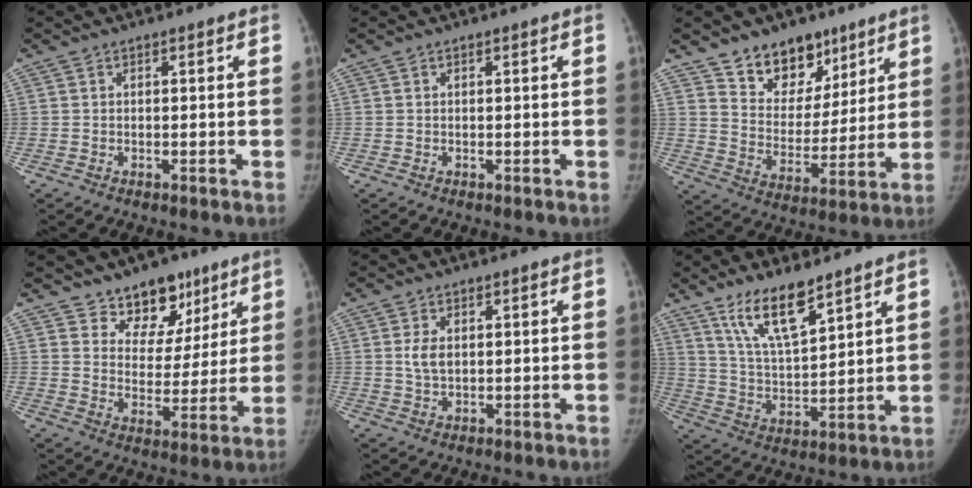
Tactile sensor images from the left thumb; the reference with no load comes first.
{"total": 0.0}
{"total": 13.9, "force": [9.6, 8.8, 4.8], "torque": [-0.022, -0.066, 0.168]}
{"total": 11.2, "force": [7.8, 7.2, 3.5], "torque": [0.001, -0.049, 0.122]}
{"total": 3.2, "force": [0.7, 2.0, 2.4], "torque": [-0.040, -0.009, 0.015]}
{"total": 11.5, "force": [8.2, 3.3, 7.5], "torque": [-0.121, -0.057, 0.162]}